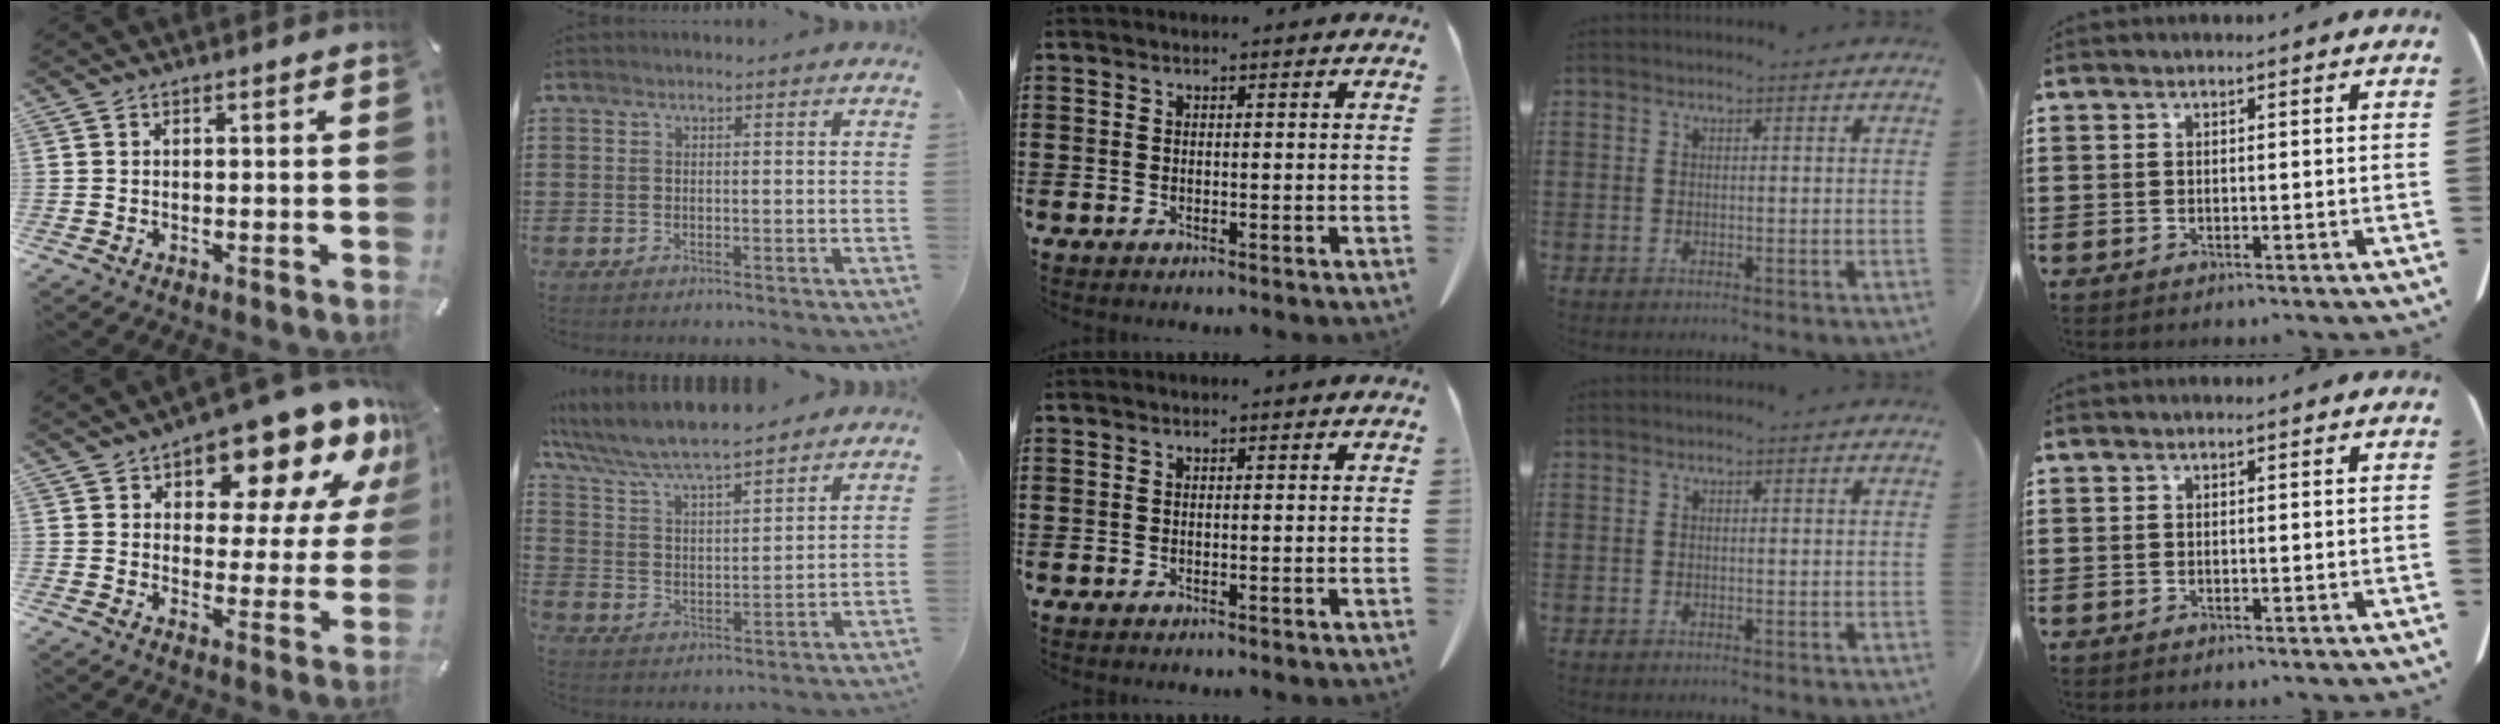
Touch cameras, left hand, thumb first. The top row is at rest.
{"thumb": {"total": 15.2, "force": [11.1, 6.9, 7.7], "torque": [-0.107, -0.083, 0.185]}, "index": {"total": 6.6, "force": [6.2, 0.5, 2.3], "torque": [-0.073, -0.038, 0.105]}}